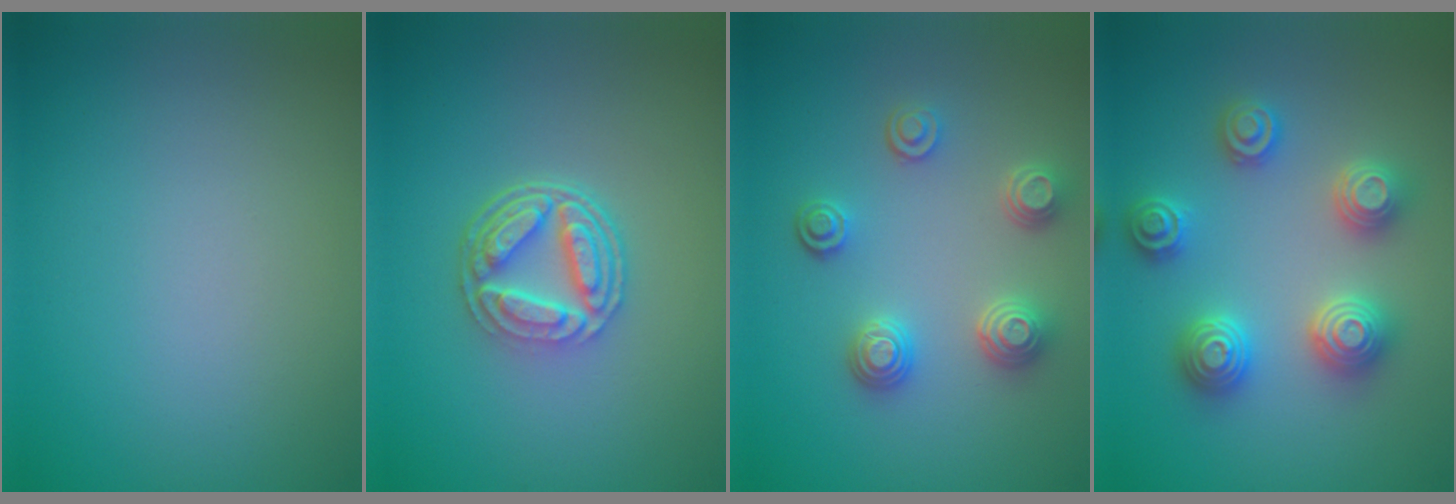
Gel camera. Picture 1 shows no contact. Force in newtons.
{"total": 5.0, "press": 3.5, "slide": 3.5}
{"total": 3.5, "press": 3.2, "slide": 1.5}
{"total": 4.9, "press": 4.8, "slide": 0.8}